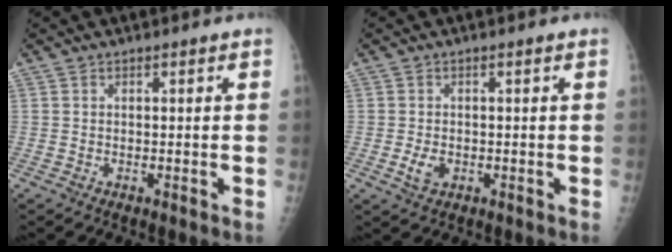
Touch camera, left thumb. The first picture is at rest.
{"total": 2.7, "force": [-0.6, 1.8, 1.9], "torque": [-0.036, -0.001, -0.009]}